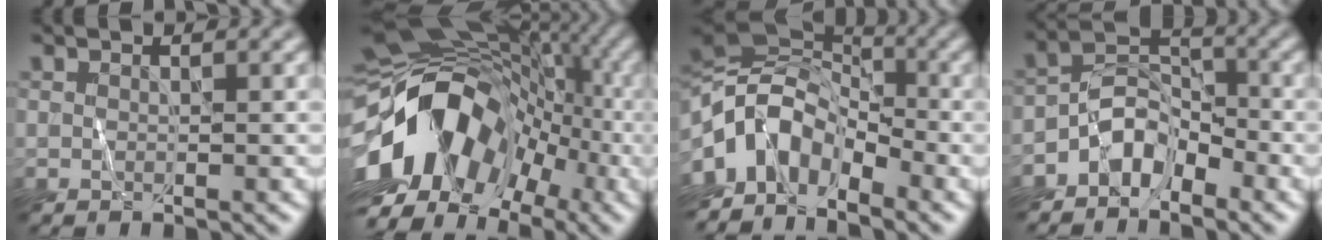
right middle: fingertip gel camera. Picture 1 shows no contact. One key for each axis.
{"total": 13.4, "fx": -4.9, "fy": 8.9, "fz": 8.7, "tx": -0.148, "ty": 0.014, "tz": -0.104}
{"total": 7.6, "fx": -4.5, "fy": 4.4, "fz": 4.3, "tx": -0.069, "ty": 0.015, "tz": -0.101}
{"total": 3.7, "fx": -3.0, "fy": 1.8, "fz": 1.3, "tx": -0.017, "ty": 0.013, "tz": -0.064}